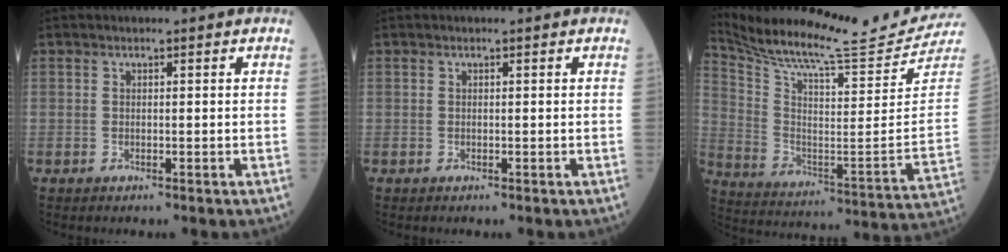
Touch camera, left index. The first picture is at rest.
{"total": 0.0}
{"total": 23.1, "force": [21.8, -1.3, 7.6], "torque": [-0.156, -0.119, 0.320]}